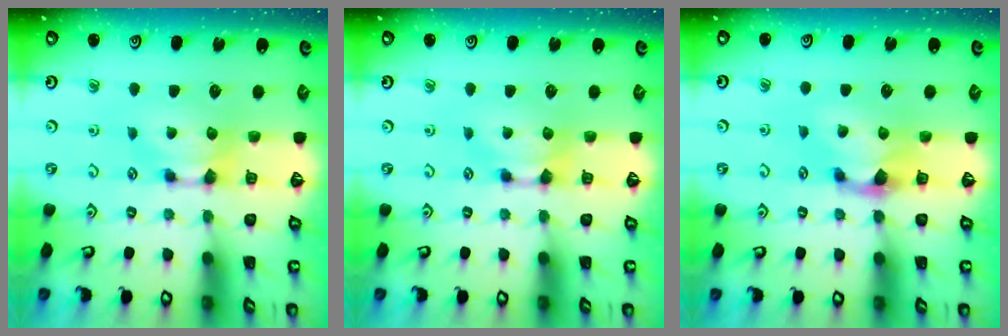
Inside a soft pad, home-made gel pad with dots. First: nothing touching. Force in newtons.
{"total": 0.0}
{"total": 0.9, "press": 0.5, "slide": 0.8}